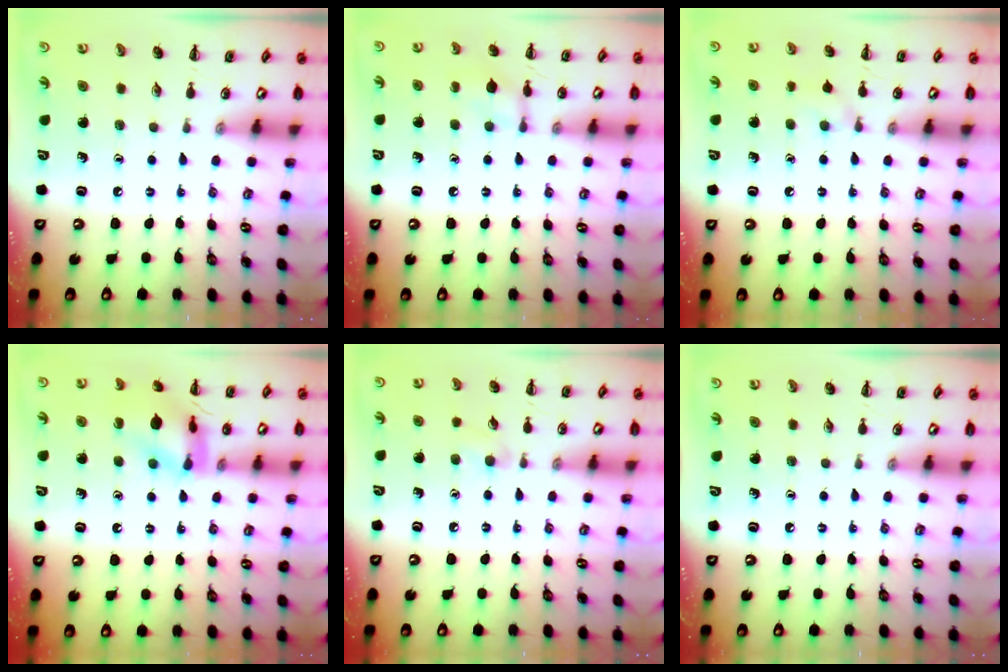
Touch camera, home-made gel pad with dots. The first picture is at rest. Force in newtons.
{"total": 8.4, "press": 8.3, "slide": 1.6}
{"total": 7.2, "press": 7.0, "slide": 2.0}
{"total": 13.8, "press": 13.8, "slide": 1.5}
{"total": 4.4, "press": 3.9, "slide": 1.9}
{"total": 0.0}